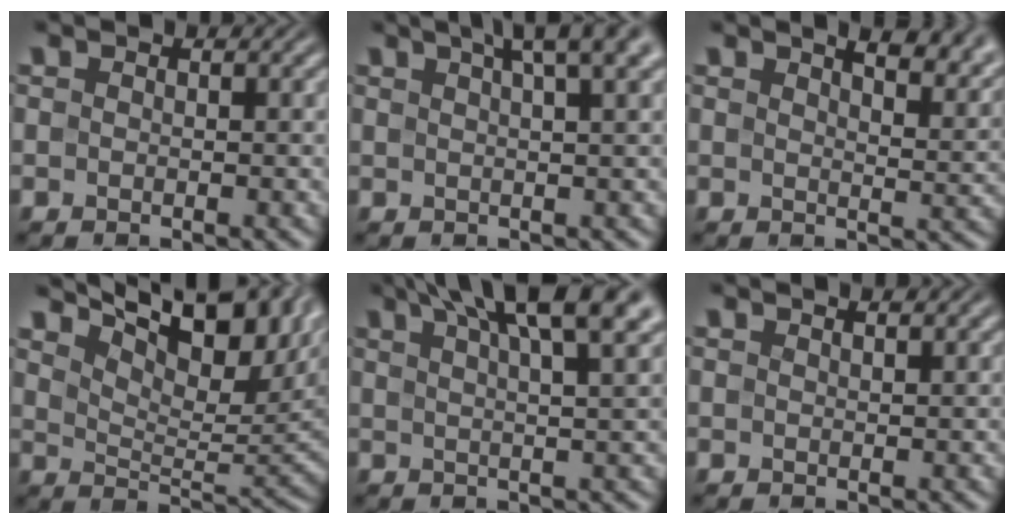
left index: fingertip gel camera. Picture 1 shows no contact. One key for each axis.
{"total": 5.6, "fx": 3.8, "fy": 1.3, "fz": 3.9, "tx": -0.032, "ty": 0.025, "tz": 0.038}
{"total": 7.1, "fx": 5.2, "fy": 2.6, "fz": 4.2, "tx": -0.017, "ty": 0.022, "tz": 0.042}
{"total": 11.0, "fx": 6.8, "fy": 4.1, "fz": 7.6, "tx": -0.116, "ty": 0.016, "tz": 0.111}
{"total": 9.0, "fx": 5.9, "fy": 1.9, "fz": 6.5, "tx": -0.059, "ty": 0.036, "tz": 0.063}
{"total": 1.3, "fx": 1.2, "fy": 0.3, "fz": 0.3, "tx": -0.001, "ty": -0.001, "tz": 0.011}